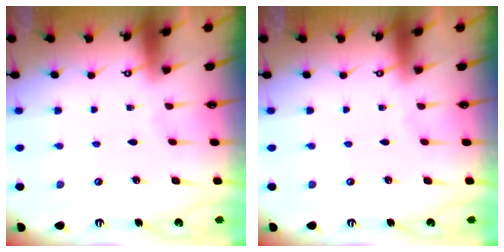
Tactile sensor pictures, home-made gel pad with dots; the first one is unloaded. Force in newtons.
{"total": 0.0}